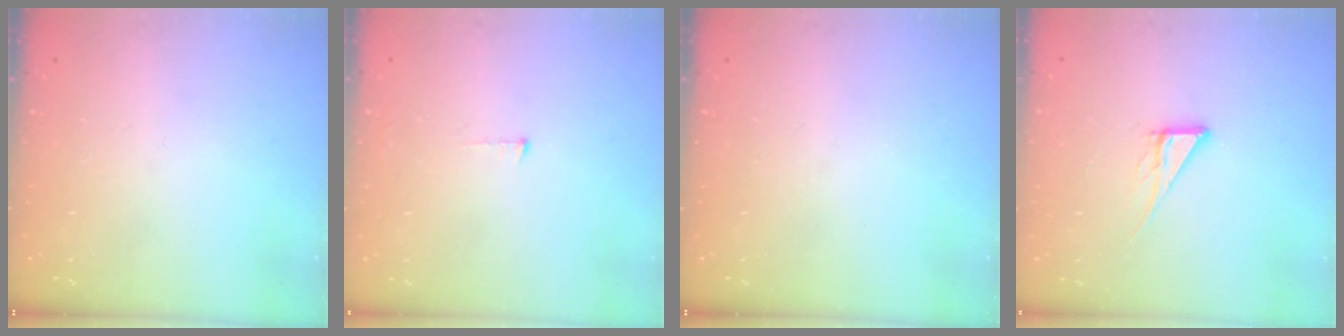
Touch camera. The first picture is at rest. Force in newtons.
{"total": 3.0, "press": 3.0, "slide": 0.3}
{"total": 0.0}
{"total": 6.6, "press": 6.6, "slide": 0.3}